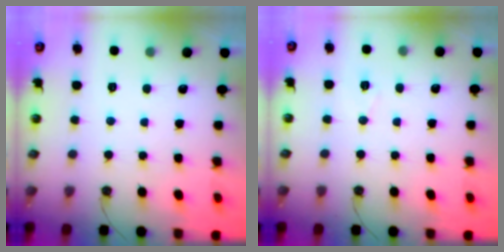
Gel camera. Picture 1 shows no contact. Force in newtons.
{"total": 6.4, "press": 4.5, "slide": 4.5}